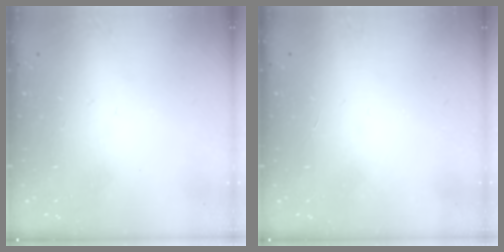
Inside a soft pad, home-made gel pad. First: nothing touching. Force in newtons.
{"total": 1.6, "press": 1.6, "slide": 0.1}